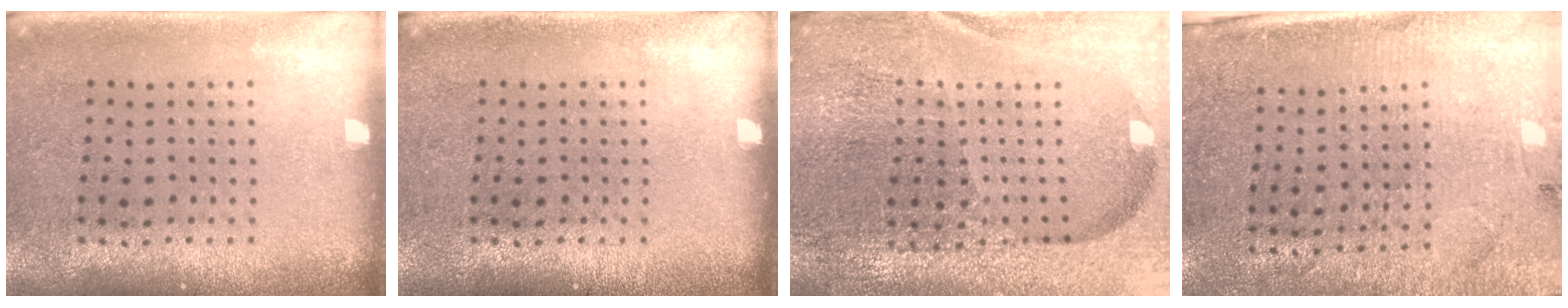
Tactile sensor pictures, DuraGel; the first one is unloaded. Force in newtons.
{"total": 0.0}
{"total": 6.9, "press": 5.9, "slide": 3.6}
{"total": 2.8, "press": 2.6, "slide": 1.2}